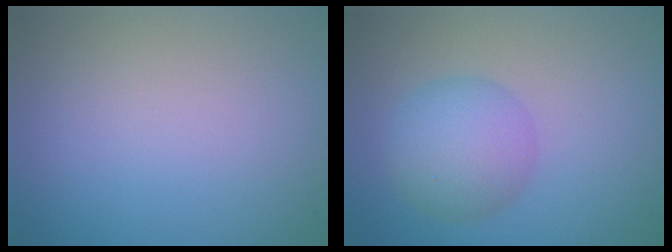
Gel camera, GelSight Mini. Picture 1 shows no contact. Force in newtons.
{"total": 4.4, "press": 4.4, "slide": 0.1}